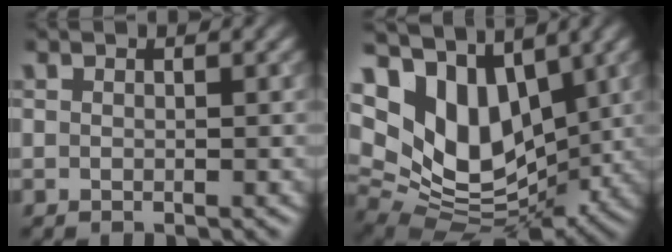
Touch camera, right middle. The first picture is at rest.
{"total": 12.6, "force": [4.4, 8.0, 8.7], "torque": [-0.180, -0.001, 0.080]}